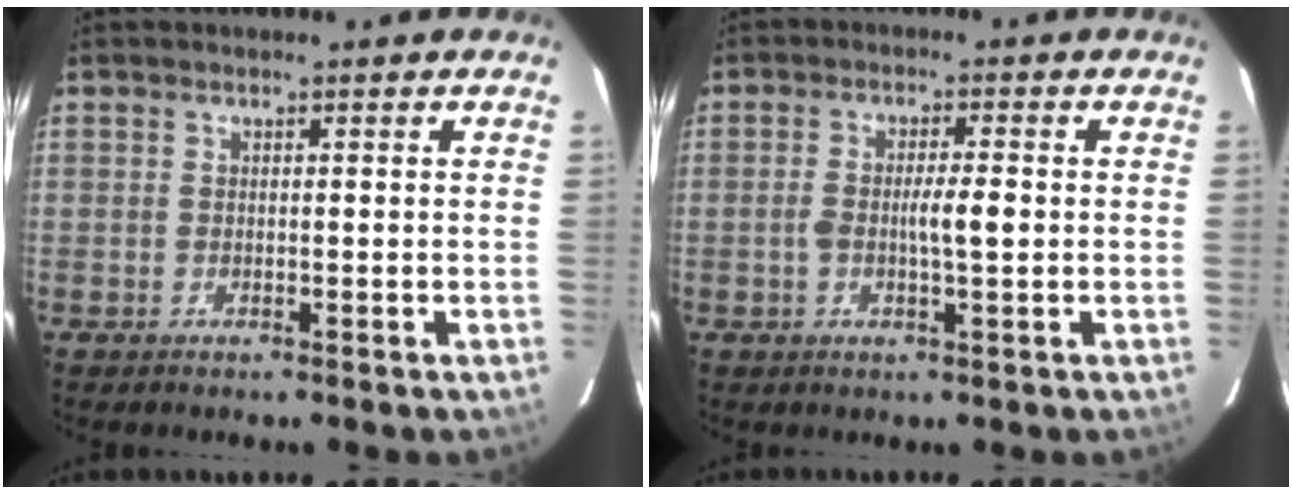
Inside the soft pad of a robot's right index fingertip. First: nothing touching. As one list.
[{"total": 4.2, "force": [-0.4, 0.6, 4.2], "torque": [-0.075, 0.003, -0.006]}]